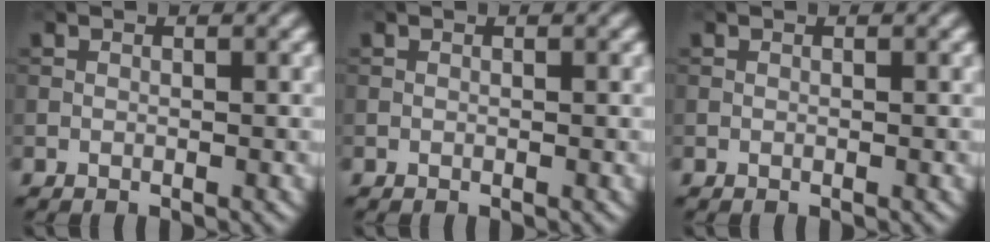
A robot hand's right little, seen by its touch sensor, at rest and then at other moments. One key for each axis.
{"total": 0.0}
{"total": 0.0}